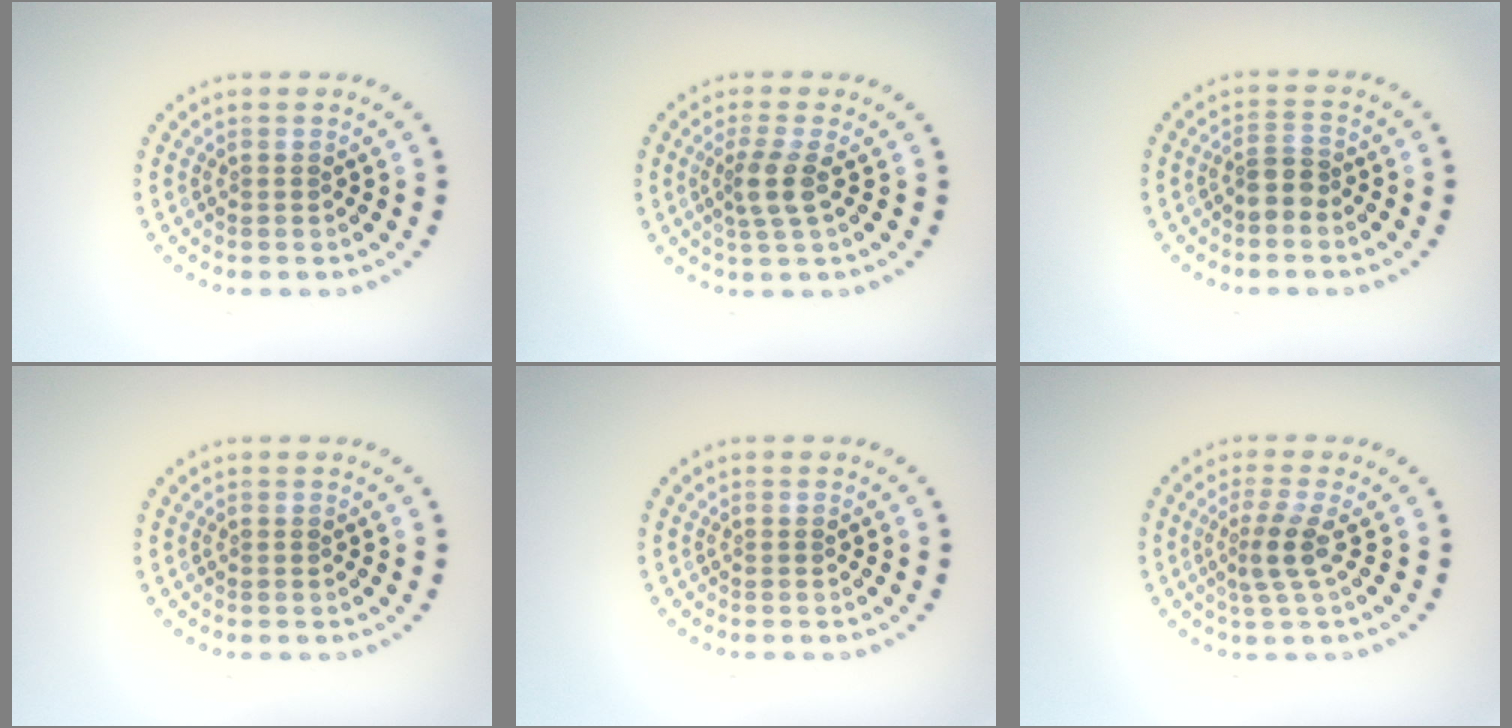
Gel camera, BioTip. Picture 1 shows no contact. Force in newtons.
{"total": 2.5, "press": 2.0, "slide": 1.5}
{"total": 2.1, "press": 1.7, "slide": 1.2}
{"total": 0.0}
{"total": 0.0}
{"total": 2.4, "press": 1.8, "slide": 1.6}